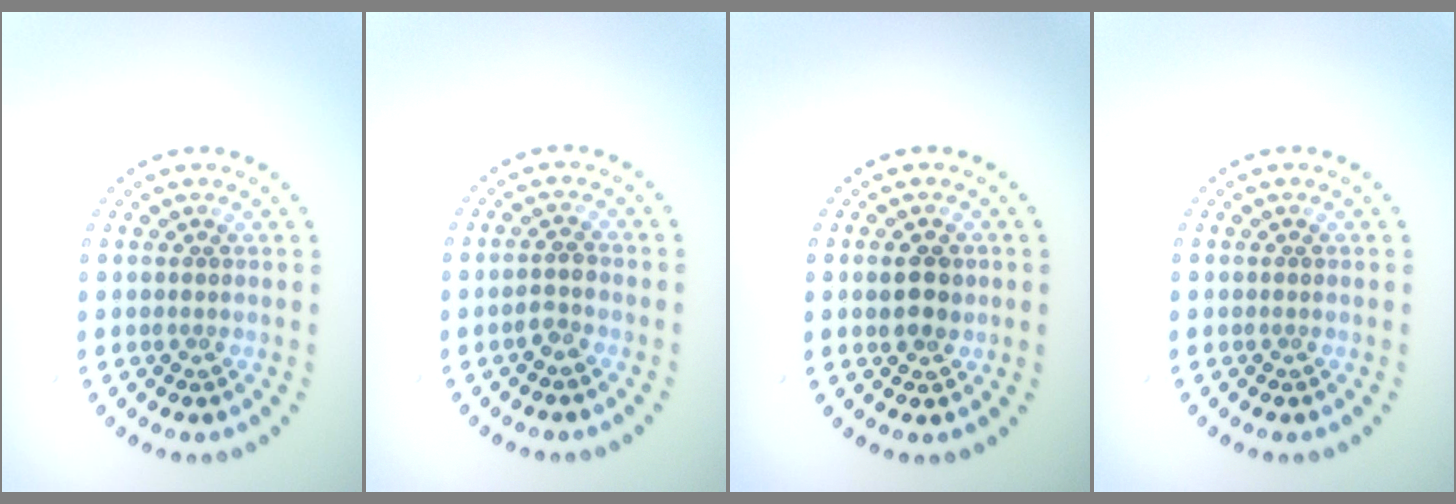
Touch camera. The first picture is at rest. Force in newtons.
{"total": 1.4, "press": 1.3, "slide": 0.5}
{"total": 2.5, "press": 2.5, "slide": 0.5}
{"total": 0.0}